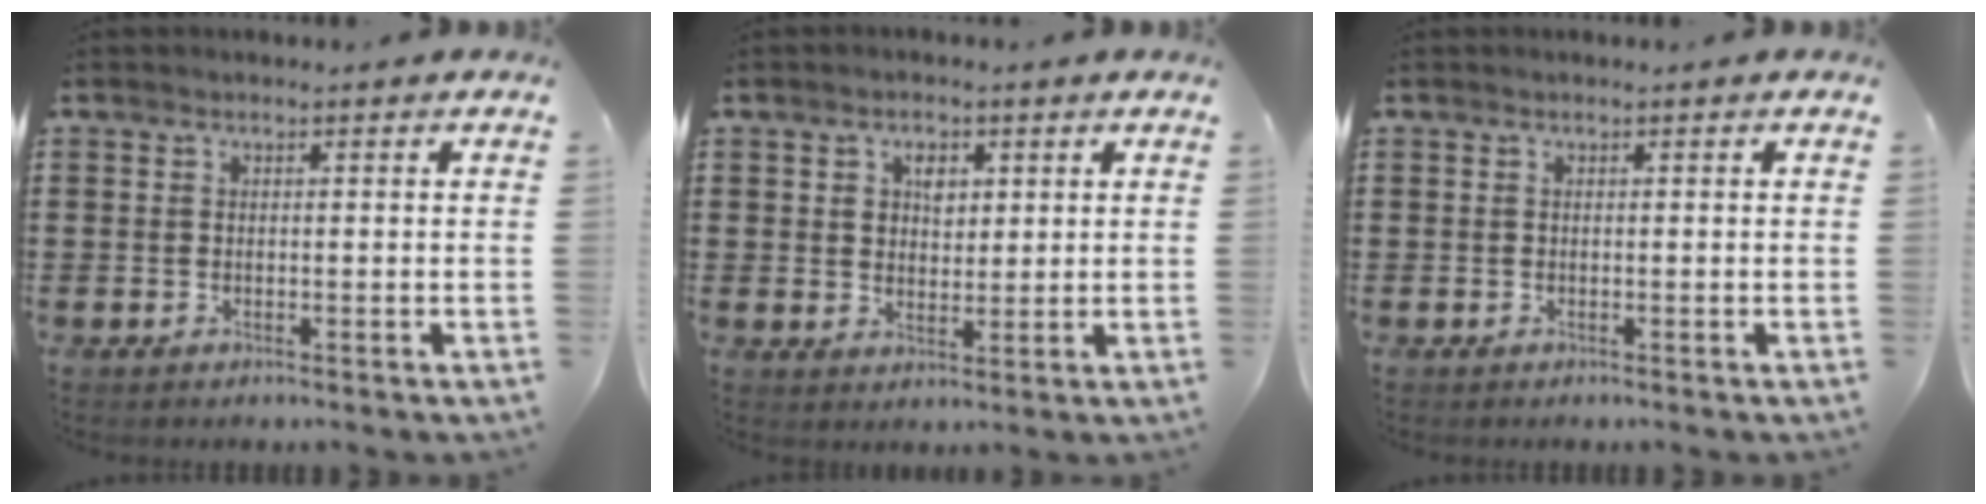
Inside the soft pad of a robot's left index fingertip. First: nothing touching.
{"total": 3.2, "force": [1.4, 2.3, 1.8], "torque": [-0.026, 0.004, 0.020]}
{"total": 0.0}